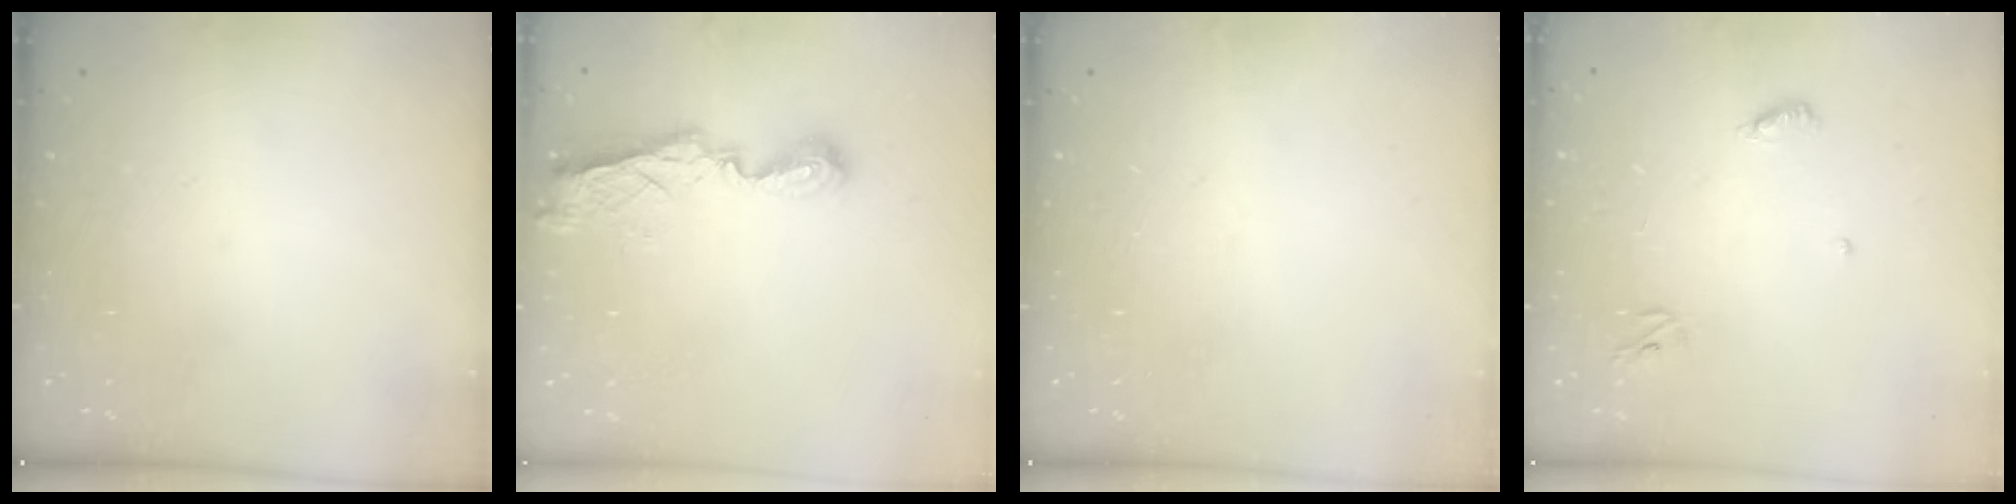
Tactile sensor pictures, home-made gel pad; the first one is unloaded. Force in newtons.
{"total": 7.8, "press": 7.8, "slide": 0.5}
{"total": 0.0}
{"total": 4.9, "press": 4.9, "slide": 0.4}